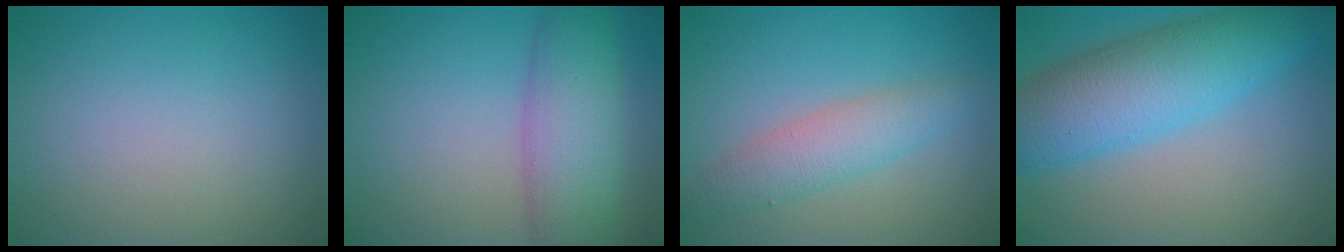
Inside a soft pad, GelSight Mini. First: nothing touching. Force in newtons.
{"total": 6.8, "press": 6.8, "slide": 0.2}
{"total": 3.6, "press": 3.6, "slide": 0.1}
{"total": 8.6, "press": 8.6, "slide": 0.2}